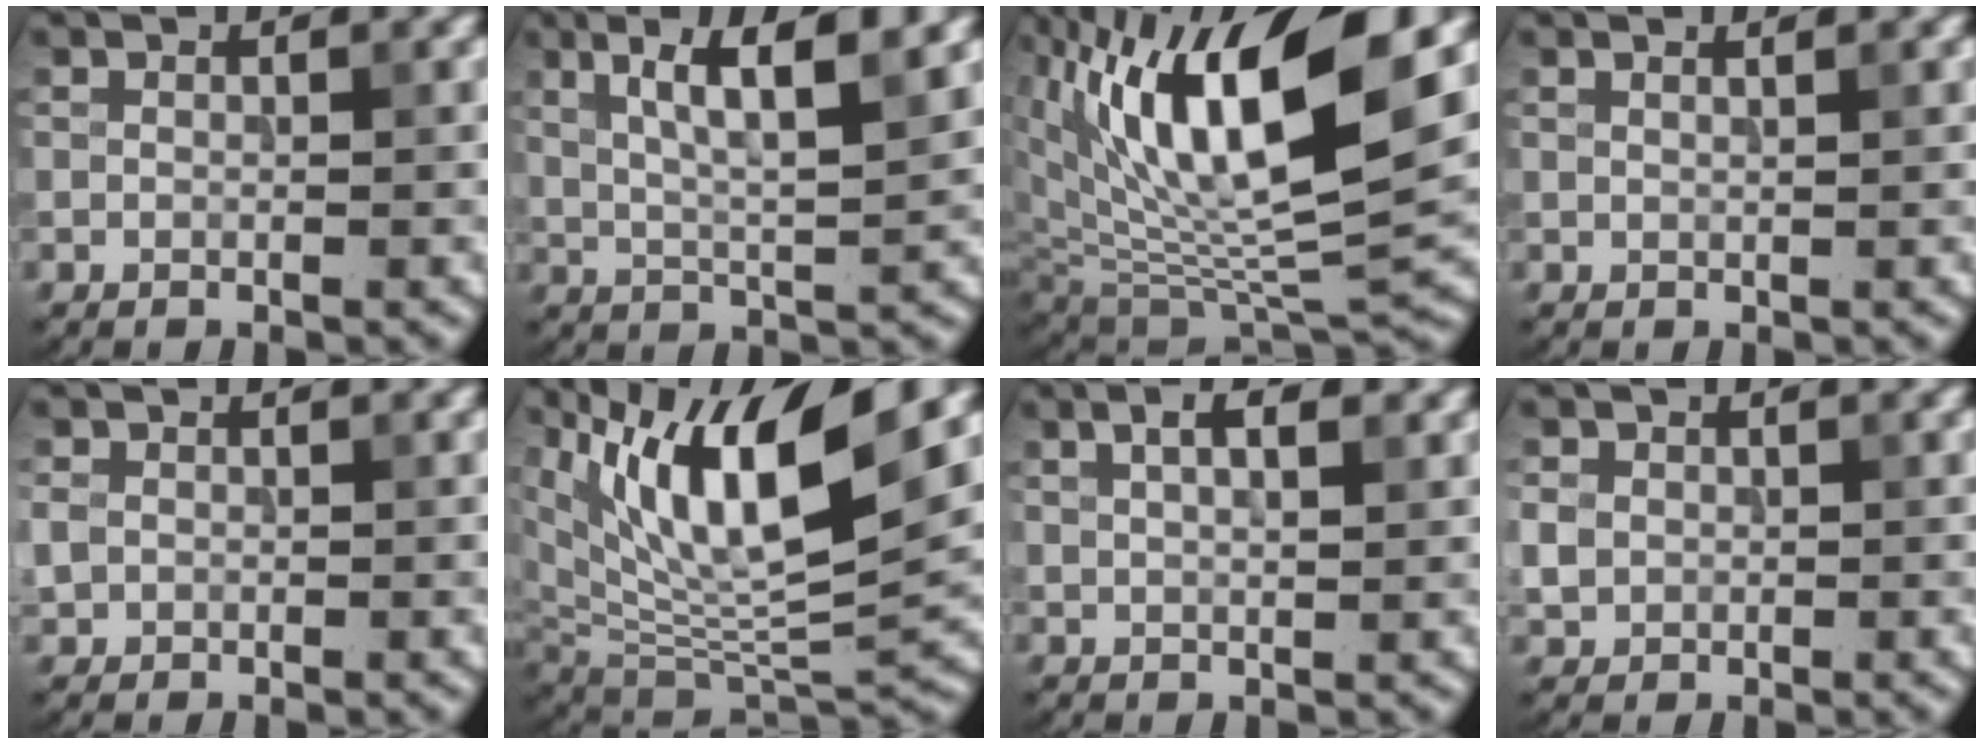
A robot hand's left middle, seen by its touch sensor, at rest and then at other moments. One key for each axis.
{"total": 6.4, "fx": 2.9, "fy": 1.2, "fz": 5.6, "tx": -0.097, "ty": 0.002, "tz": 0.055}
{"total": 13.2, "fx": 5.5, "fy": 5.0, "fz": 11.0, "tx": -0.190, "ty": -0.006, "tz": 0.109}
{"total": 1.5, "fx": 0.9, "fy": 0.6, "fz": 1.0, "tx": 0.001, "ty": 0.000, "tz": -0.003}
{"total": 1.5, "fx": 0.0, "fy": 1.4, "fz": 0.6, "tx": -0.011, "ty": -0.001, "tz": -0.005}
{"total": 13.1, "fx": 6.2, "fy": 4.5, "fz": 10.7, "tx": -0.189, "ty": 0.001, "tz": 0.116}
{"total": 3.2, "fx": 1.6, "fy": 1.2, "fz": 2.4, "tx": -0.029, "ty": 0.005, "tz": 0.015}
{"total": 1.9, "fx": 0.0, "fy": 1.7, "fz": 0.7, "tx": -0.012, "ty": -0.002, "tz": -0.001}